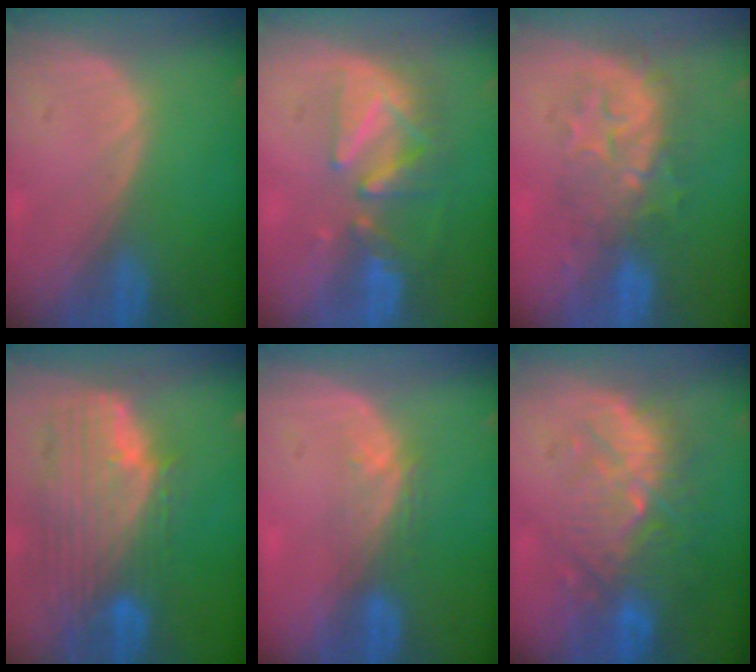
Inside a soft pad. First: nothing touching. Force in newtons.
{"total": 8.5, "press": 8.0, "slide": 3.1}
{"total": 8.4, "press": 7.9, "slide": 2.7}
{"total": 11.6, "press": 9.9, "slide": 6.1}
{"total": 3.4, "press": 3.0, "slide": 1.7}
{"total": 10.8, "press": 9.8, "slide": 4.5}